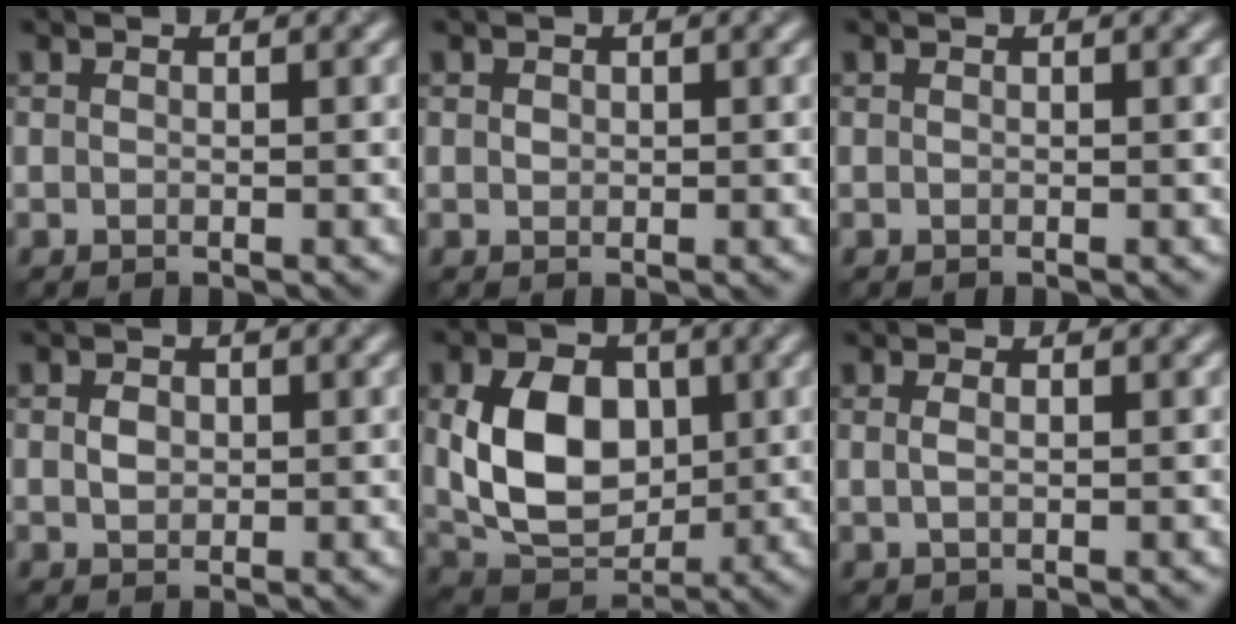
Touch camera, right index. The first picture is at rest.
{"total": 0.6, "force": [0.1, 0.5, 0.2], "torque": [-0.003, -0.001, 0.002]}
{"total": 0.0}
{"total": 1.4, "force": [0.2, 1.1, 0.9], "torque": [-0.016, 0.001, 0.002]}
{"total": 8.3, "force": [0.8, 5.9, 5.8], "torque": [-0.115, -0.004, 0.015]}
{"total": 0.9, "force": [0.2, 0.3, 0.8], "torque": [-0.017, 0.002, 0.004]}